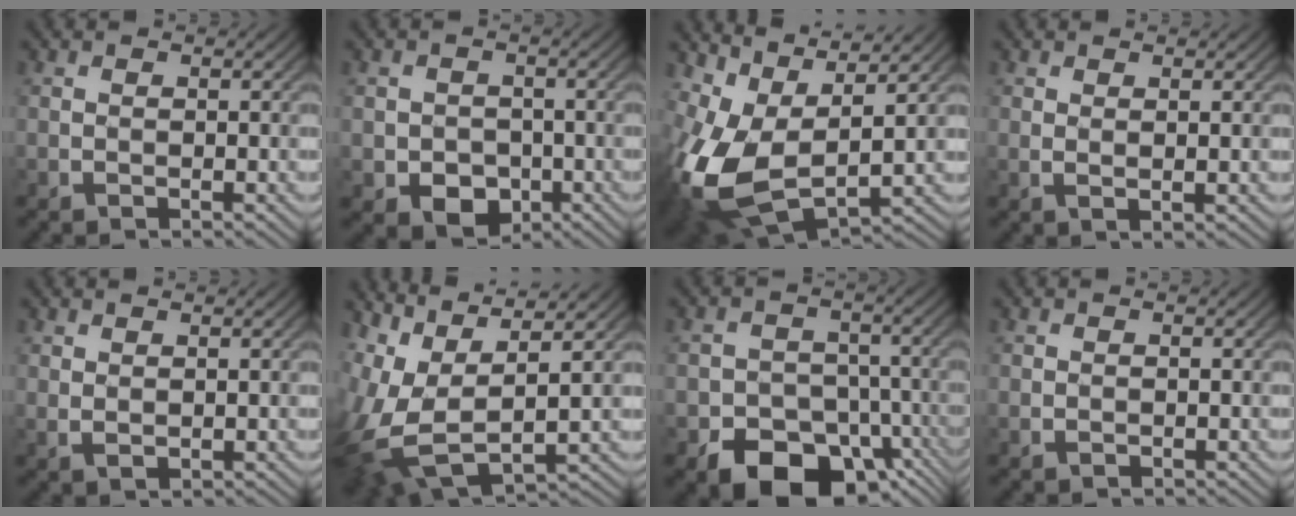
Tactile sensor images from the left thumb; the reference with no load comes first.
{"total": 3.9, "force": [-2.3, 3.0, 1.2], "torque": [-0.047, -0.009, -0.050]}
{"total": 12.7, "force": [0.5, 7.2, 10.5], "torque": [-0.252, -0.008, 0.010]}
{"total": 1.3, "force": [1.0, 0.4, 0.8], "torque": [-0.008, -0.003, 0.016]}
{"total": 1.4, "force": [0.9, 0.8, 0.8], "torque": [-0.021, -0.007, 0.022]}
{"total": 12.9, "force": [0.5, 6.8, 10.9], "torque": [-0.240, -0.001, 0.021]}
{"total": 11.1, "force": [-7.0, 7.3, 4.4], "torque": [-0.053, -0.033, -0.129]}
{"total": 0.0}